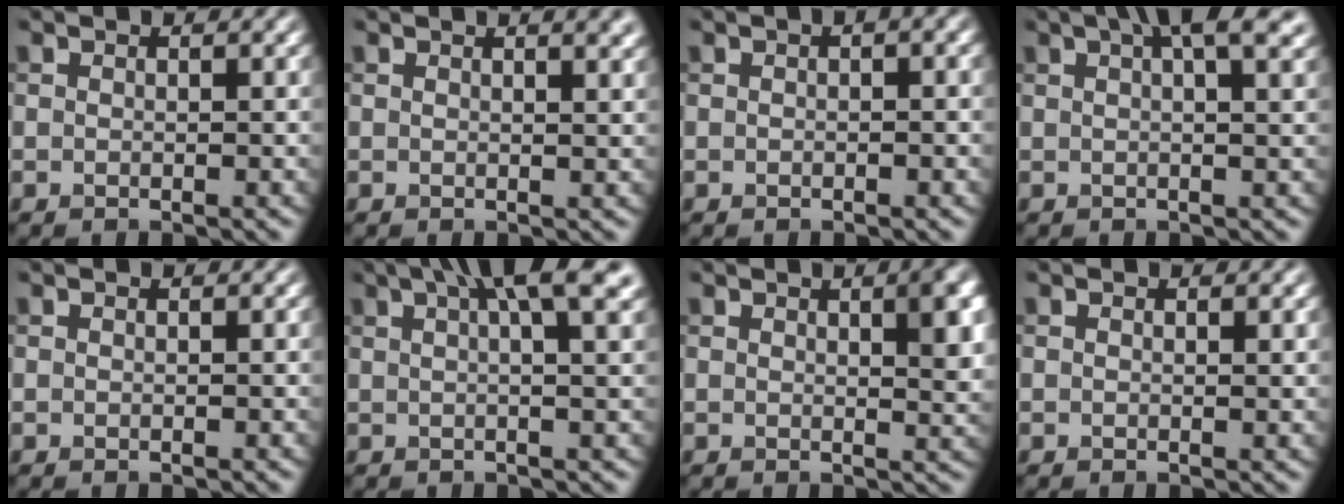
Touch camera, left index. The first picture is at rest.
{"total": 3.0, "force": [1.8, 1.1, 2.1], "torque": [-0.007, 0.004, 0.017]}
{"total": 2.0, "force": [0.5, 0.5, 1.9], "torque": [-0.021, 0.005, 0.005]}
{"total": 7.0, "force": [3.7, 2.2, 5.5], "torque": [-0.047, 0.024, 0.033]}
{"total": 0.0}
{"total": 8.2, "force": [4.2, 2.0, 6.8], "torque": [-0.063, 0.027, 0.044]}
{"total": 4.3, "force": [1.6, 1.3, 3.8], "torque": [-0.039, 0.005, 0.021]}
{"total": 0.6, "force": [0.3, 0.1, 0.6], "torque": [-0.005, 0.000, 0.005]}